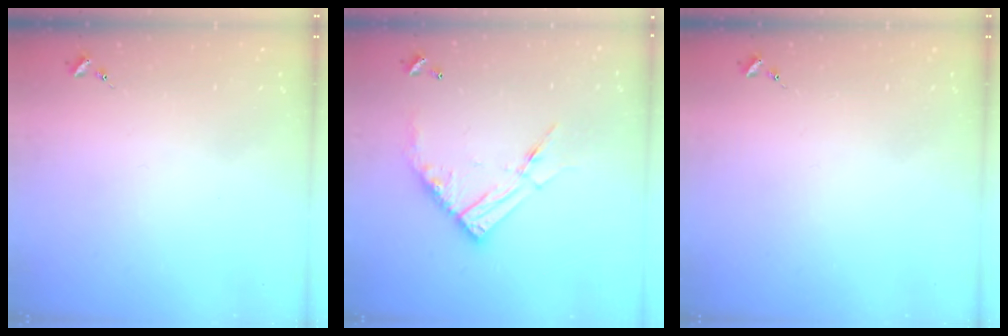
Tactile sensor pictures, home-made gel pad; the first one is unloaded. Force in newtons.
{"total": 14.1, "press": 14.0, "slide": 1.4}
{"total": 0.0}